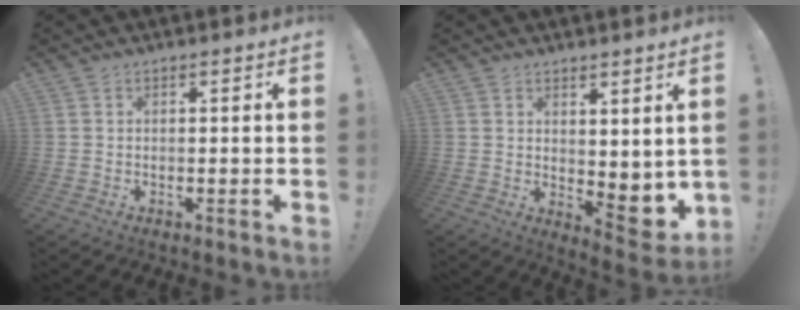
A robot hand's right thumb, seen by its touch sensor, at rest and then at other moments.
{"total": 5.7, "force": [2.4, 3.3, 4.0], "torque": [-0.036, -0.038, 0.053]}